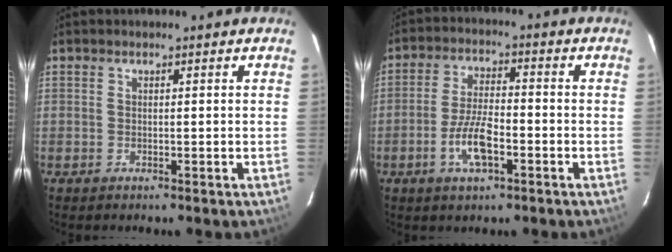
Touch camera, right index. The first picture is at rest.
{"total": 7.7, "force": [-3.2, 2.7, 6.5], "torque": [-0.133, 0.001, -0.061]}